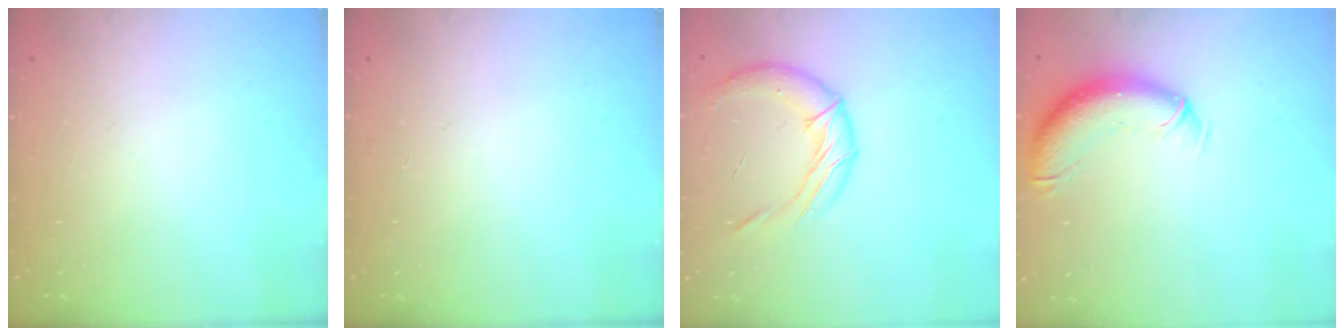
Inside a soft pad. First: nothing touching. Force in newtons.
{"total": 0.0}
{"total": 12.8, "press": 12.8, "slide": 1.5}
{"total": 11.8, "press": 11.5, "slide": 2.6}